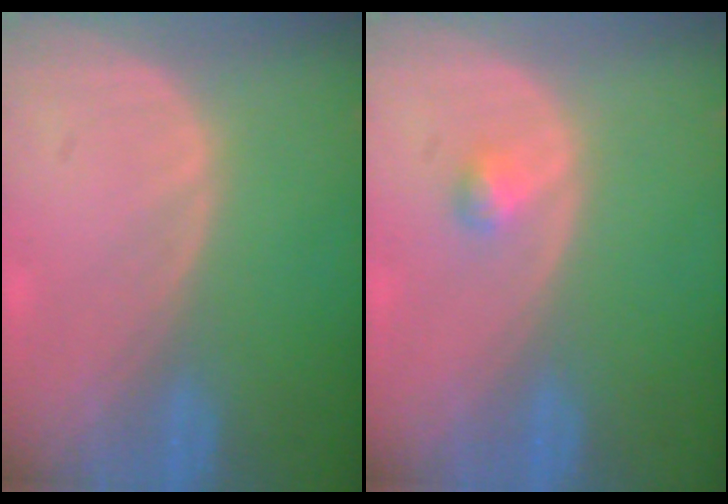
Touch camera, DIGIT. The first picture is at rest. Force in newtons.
{"total": 1.1, "press": 1.1, "slide": 0.1}